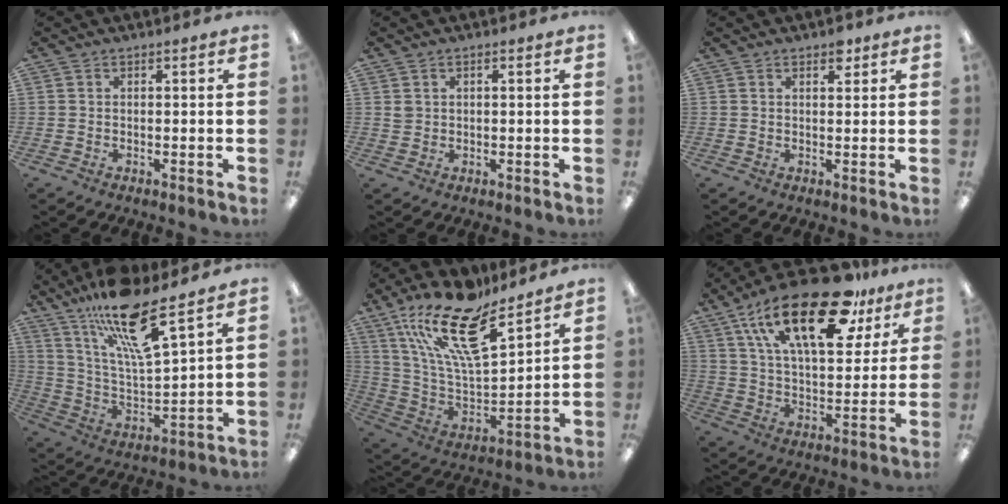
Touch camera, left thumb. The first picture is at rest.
{"total": 1.3, "force": [0.3, 1.2, 0.3], "torque": [-0.007, 0.004, 0.006]}
{"total": 2.9, "force": [1.9, 1.5, 1.6], "torque": [-0.011, -0.007, 0.028]}
{"total": 17.2, "force": [12.3, 3.3, 11.5], "torque": [-0.210, -0.068, 0.203]}
{"total": 21.3, "force": [14.3, 7.7, 13.9], "torque": [-0.258, -0.087, 0.250]}
{"total": 27.0, "force": [15.5, 11.8, 18.7], "torque": [-0.312, -0.070, 0.258]}